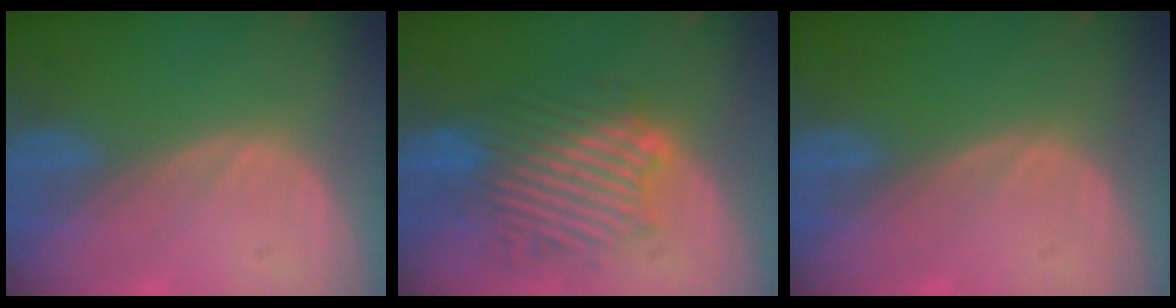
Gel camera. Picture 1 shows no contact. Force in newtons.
{"total": 9.8, "press": 9.5, "slide": 2.1}
{"total": 0.0}